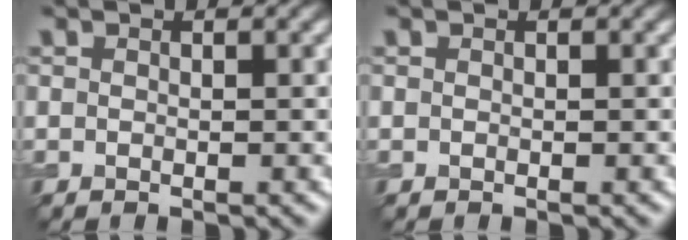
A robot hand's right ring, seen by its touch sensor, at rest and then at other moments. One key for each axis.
{"total": 0.0}